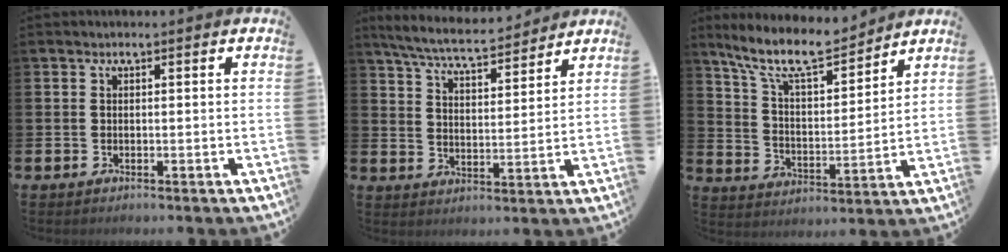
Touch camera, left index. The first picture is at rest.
{"total": 7.0, "force": [6.6, 0.8, 2.2], "torque": [-0.068, -0.038, 0.116]}
{"total": 10.3, "force": [9.1, 2.3, 4.4], "torque": [-0.114, -0.049, 0.161]}